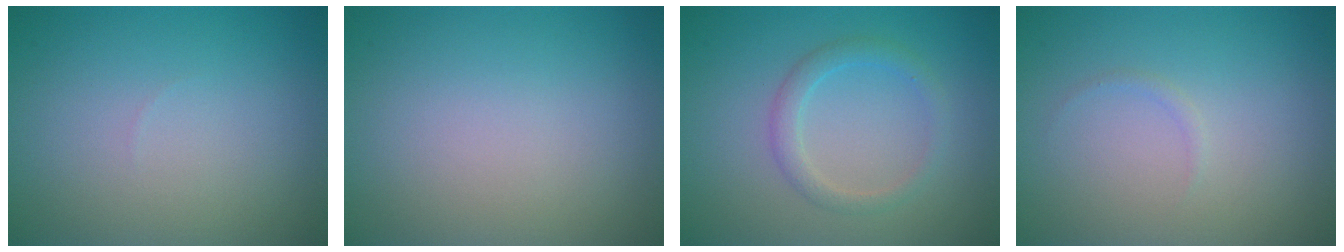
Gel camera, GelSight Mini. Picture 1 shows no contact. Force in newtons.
{"total": 0.0}
{"total": 2.0, "press": 2.0, "slide": 0.1}
{"total": 0.5, "press": 0.5, "slide": 0.0}